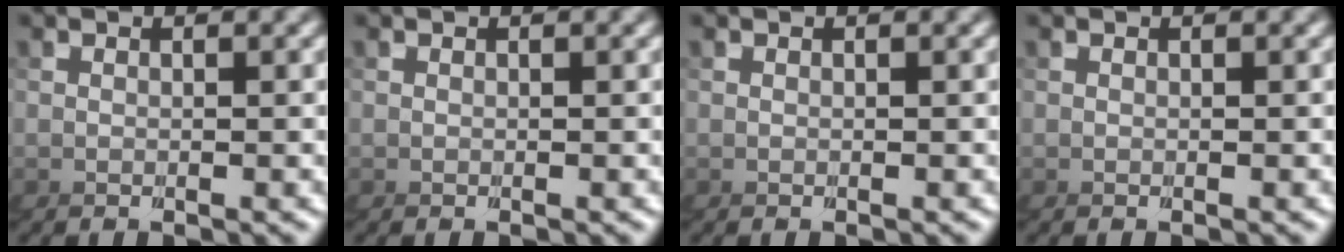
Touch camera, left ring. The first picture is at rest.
{"total": 0.0}
{"total": 0.0}
{"total": 0.0}